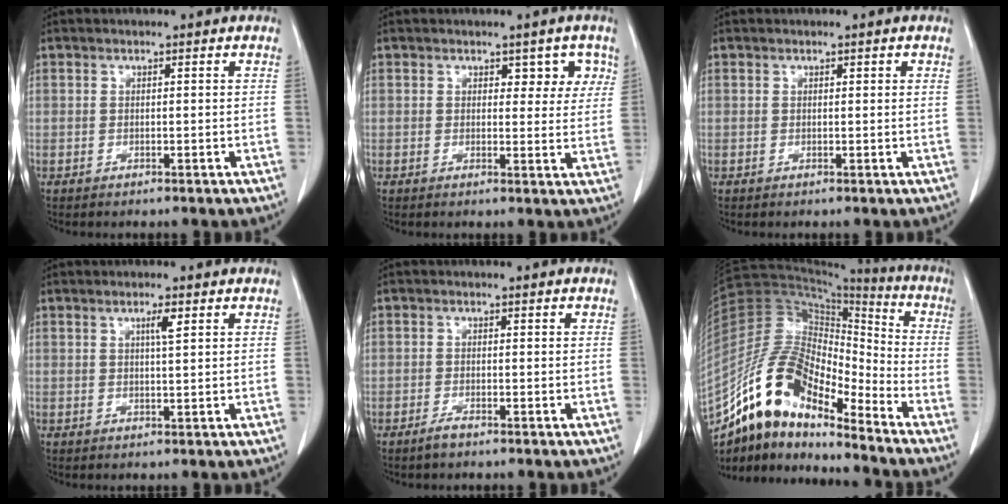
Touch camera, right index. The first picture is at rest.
{"total": 4.4, "force": [2.3, 2.6, 2.7], "torque": [-0.008, 0.002, 0.023]}
{"total": 0.8, "force": [0.5, 0.1, 0.6], "torque": [-0.010, 0.003, 0.005]}
{"total": 2.0, "force": [0.9, 0.0, 1.8], "torque": [-0.033, -0.002, 0.015]}
{"total": 1.5, "force": [-1.2, 0.3, 0.8], "torque": [-0.020, -0.002, -0.022]}
{"total": 15.2, "force": [-11.5, 5.3, 8.5], "torque": [-0.155, 0.052, -0.210]}